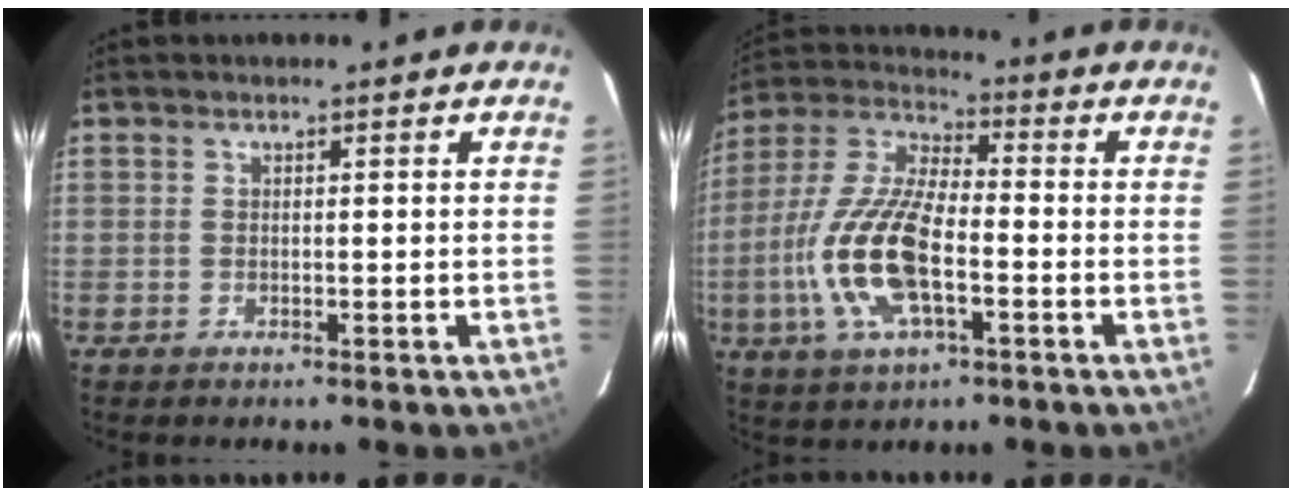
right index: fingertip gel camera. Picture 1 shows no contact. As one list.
[{"total": 16.0, "force": [-4.3, 6.0, 14.1], "torque": [-0.303, -0.003, -0.086]}]